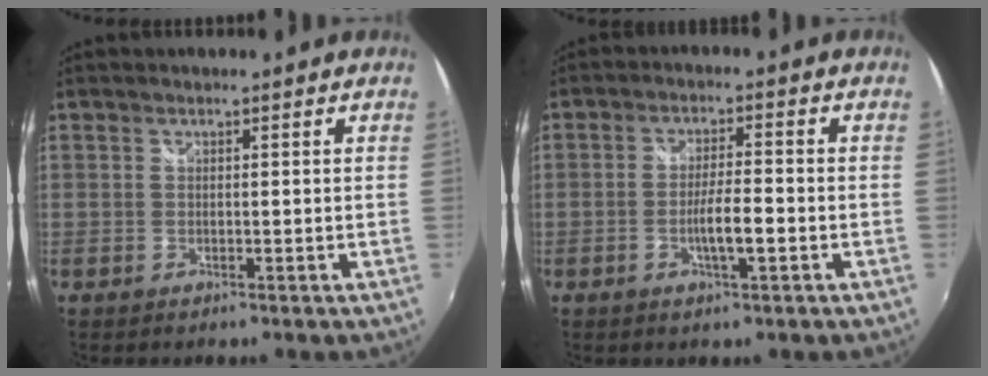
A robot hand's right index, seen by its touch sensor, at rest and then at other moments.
{"total": 5.2, "force": [-1.9, 0.7, 4.8], "torque": [-0.089, -0.004, -0.031]}